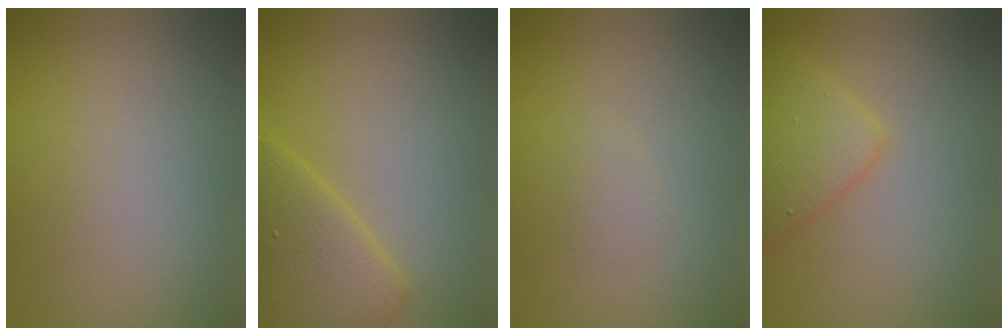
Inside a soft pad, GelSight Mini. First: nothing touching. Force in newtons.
{"total": 5.4, "press": 5.4, "slide": 0.2}
{"total": 0.7, "press": 0.7, "slide": 0.1}
{"total": 4.0, "press": 4.0, "slide": 0.1}